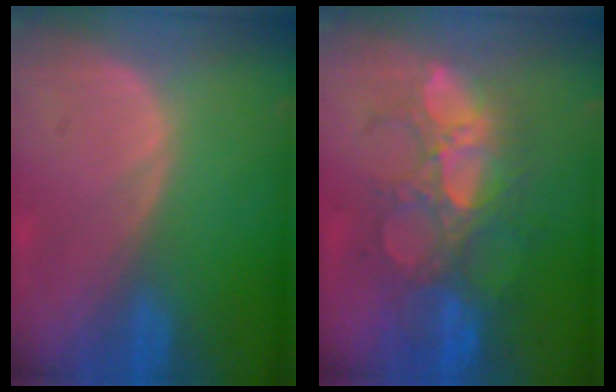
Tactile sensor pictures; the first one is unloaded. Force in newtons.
{"total": 10.1, "press": 9.6, "slide": 3.2}